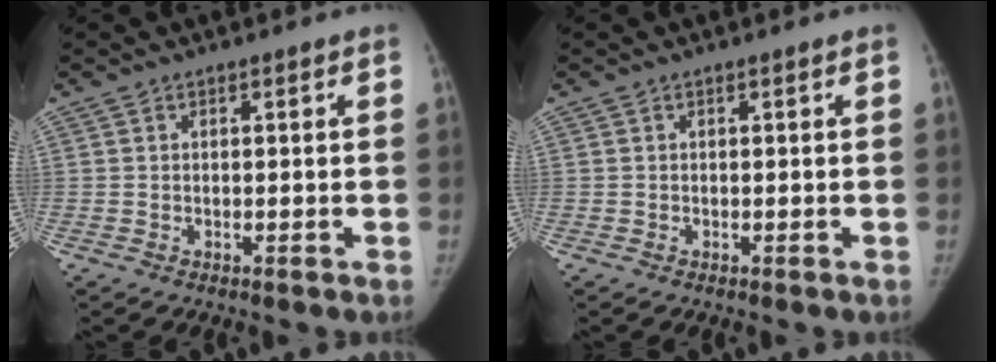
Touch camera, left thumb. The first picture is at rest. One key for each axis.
{"total": 0.0}